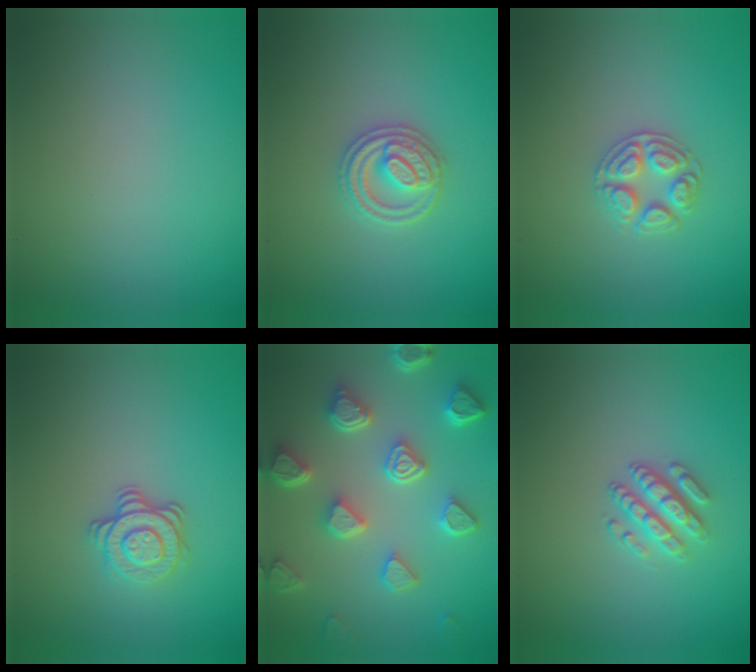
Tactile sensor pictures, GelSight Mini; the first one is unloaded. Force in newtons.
{"total": 3.7, "press": 3.7, "slide": 0.4}
{"total": 2.6, "press": 2.6, "slide": 0.2}
{"total": 3.2, "press": 2.5, "slide": 1.9}
{"total": 6.8, "press": 5.3, "slide": 4.1}
{"total": 2.9, "press": 2.5, "slide": 1.4}